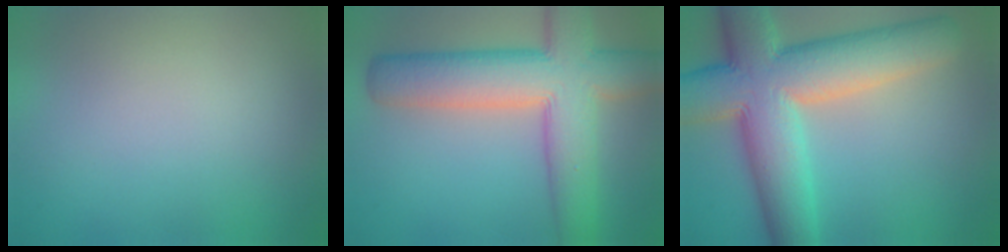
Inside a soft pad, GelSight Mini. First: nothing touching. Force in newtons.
{"total": 10.4, "press": 10.4, "slide": 0.6}
{"total": 13.0, "press": 12.9, "slide": 1.0}